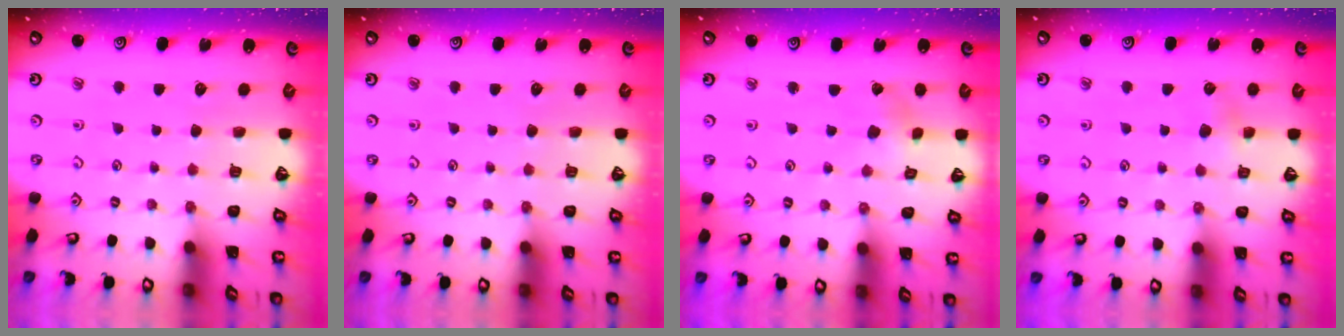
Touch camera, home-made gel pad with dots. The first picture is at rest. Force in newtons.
{"total": 0.0}
{"total": 2.6, "press": 2.6, "slide": 0.4}
{"total": 4.1, "press": 4.0, "slide": 0.7}